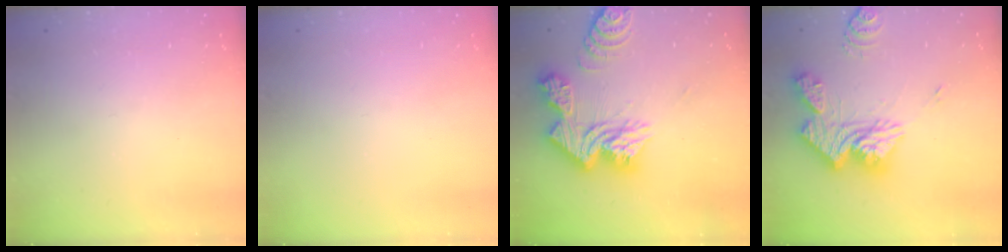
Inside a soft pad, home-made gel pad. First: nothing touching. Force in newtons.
{"total": 0.0}
{"total": 20.1, "press": 20.0, "slide": 1.8}
{"total": 19.3, "press": 19.1, "slide": 2.0}